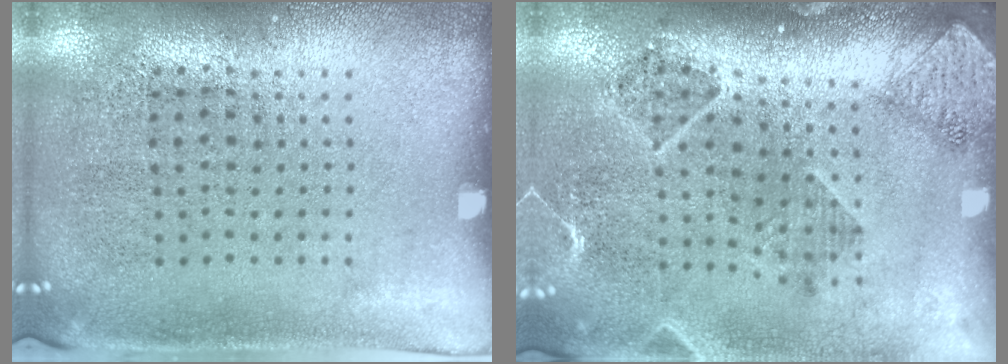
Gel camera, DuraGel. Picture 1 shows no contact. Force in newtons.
{"total": 1.5, "press": 1.5, "slide": 0.2}